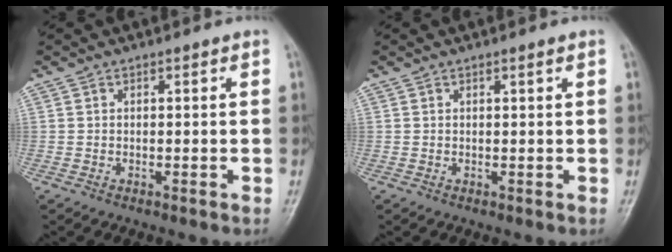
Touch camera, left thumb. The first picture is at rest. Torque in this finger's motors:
{"motor_torque": [-0.16, -0.06, 0.02, -0.01, 0.04]}